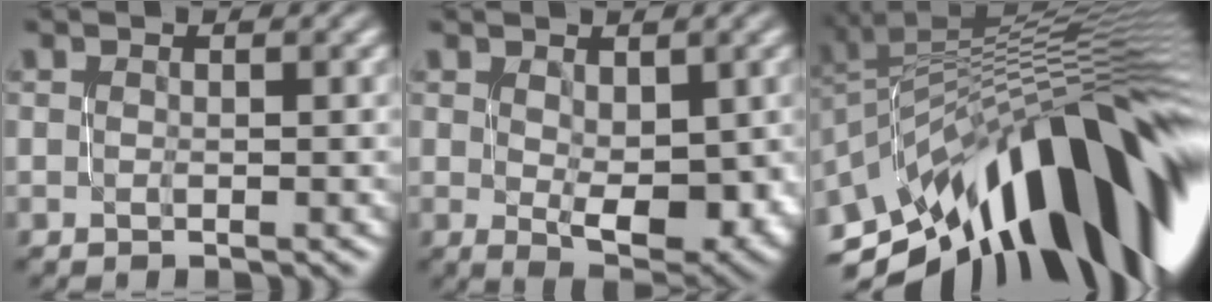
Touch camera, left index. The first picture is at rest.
{"total": 6.2, "force": [-0.3, 3.4, 5.1], "torque": [-0.094, -0.011, 0.008]}
{"total": 16.2, "force": [-6.3, 7.2, 13.0], "torque": [-0.164, 0.042, -0.131]}